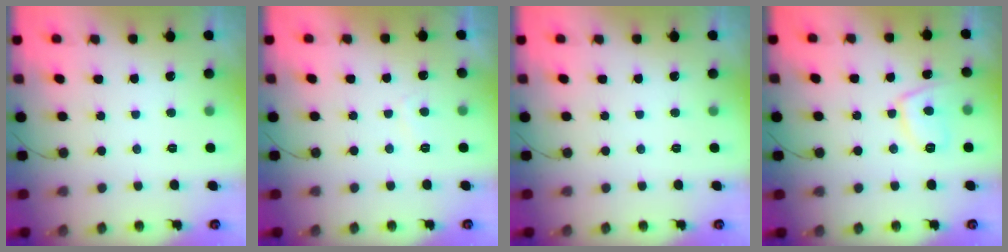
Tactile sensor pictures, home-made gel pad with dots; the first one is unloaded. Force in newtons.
{"total": 1.6, "press": 1.4, "slide": 0.7}
{"total": 0.0}
{"total": 7.3, "press": 7.3, "slide": 0.7}